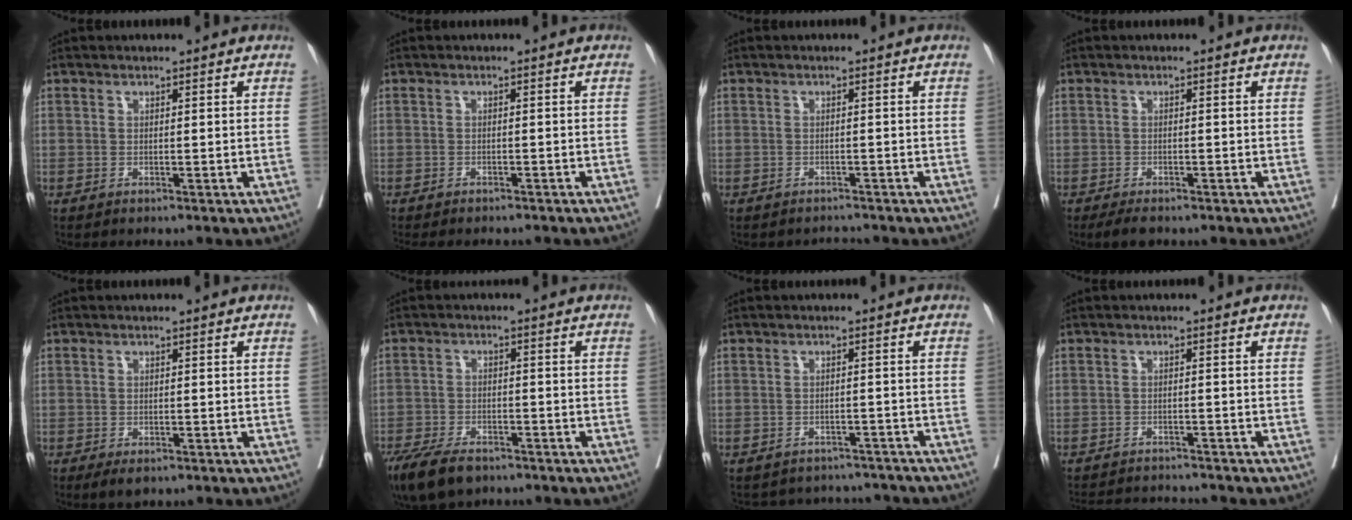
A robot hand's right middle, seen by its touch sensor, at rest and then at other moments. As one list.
[{"total": 6.5, "force": [-6.0, 1.2, 2.4], "torque": [-0.021, -0.003, -0.075]}, {"total": 1.2, "force": [-1.1, 0.1, -0.3], "torque": [0.004, -0.007, -0.016]}, {"total": 2.6, "force": [-2.0, 0.8, 1.5], "torque": [-0.021, -0.004, -0.028]}, {"total": 2.5, "force": [-1.6, 1.1, 1.5], "torque": [-0.018, -0.002, -0.019]}, {"total": 9.4, "force": [-7.0, 3.9, 5.0], "torque": [-0.093, -0.012, -0.116]}, {"total": 7.8, "force": [-7.5, 2.2, -0.1], "torque": [0.007, 0.024, -0.085]}, {"total": 6.5, "force": [-6.4, 0.1, 0.9], "torque": [-0.007, -0.001, -0.096]}]